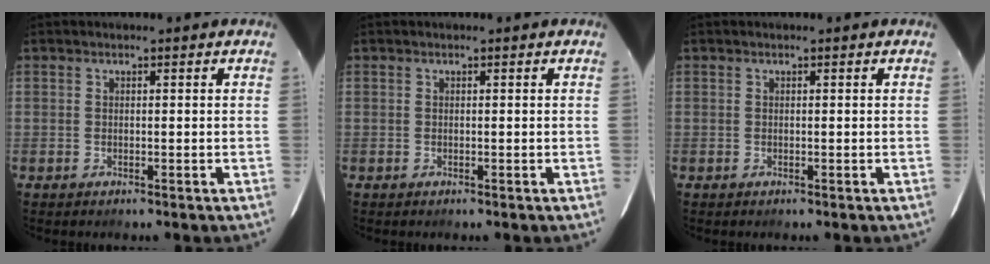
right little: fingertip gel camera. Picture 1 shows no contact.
{"total": 0.0}
{"total": 0.0}